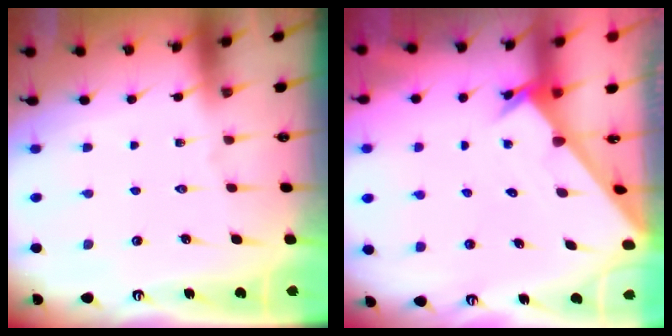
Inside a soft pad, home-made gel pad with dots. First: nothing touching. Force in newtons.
{"total": 2.1, "press": 2.1, "slide": 0.1}